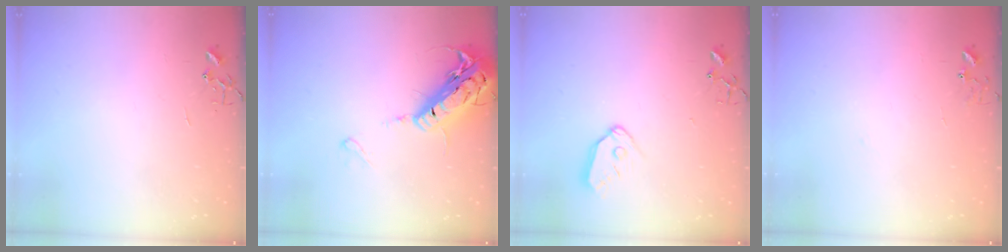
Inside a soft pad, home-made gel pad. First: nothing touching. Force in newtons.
{"total": 20.3, "press": 19.9, "slide": 3.9}
{"total": 9.0, "press": 8.9, "slide": 0.9}
{"total": 6.8, "press": 6.8, "slide": 0.6}